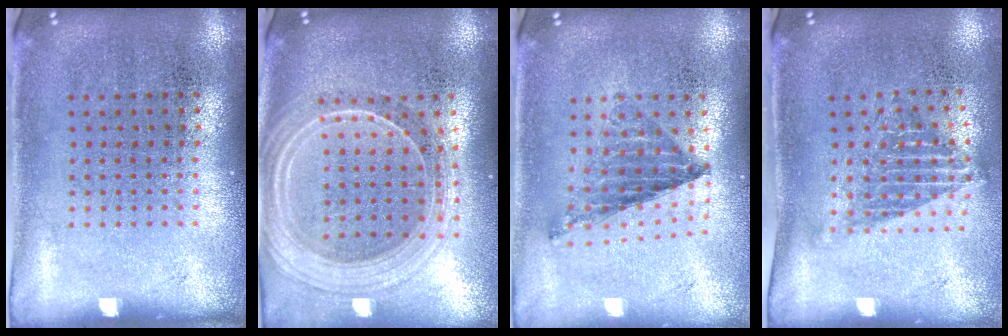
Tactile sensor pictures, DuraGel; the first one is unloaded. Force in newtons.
{"total": 2.3, "press": 2.1, "slide": 1.0}
{"total": 0.8, "press": 0.8, "slide": 0.1}
{"total": 1.3, "press": 1.0, "slide": 0.9}